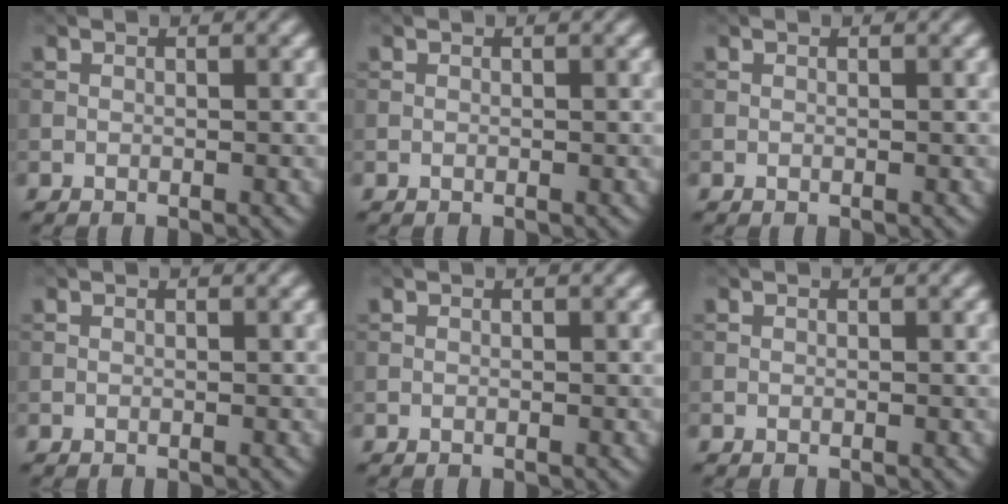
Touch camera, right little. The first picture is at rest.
{"total": 0.0}
{"total": 0.0}
{"total": 0.0}
{"total": 0.0}
{"total": 0.0}